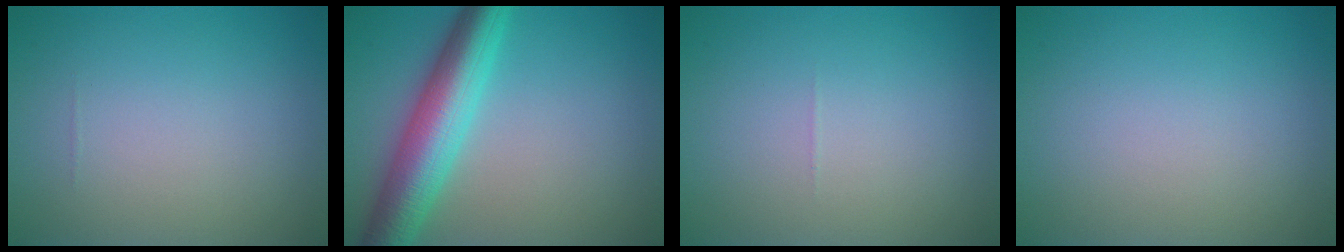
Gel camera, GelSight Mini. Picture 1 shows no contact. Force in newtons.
{"total": 7.4, "press": 7.4, "slide": 0.2}
{"total": 0.0}
{"total": 0.0}